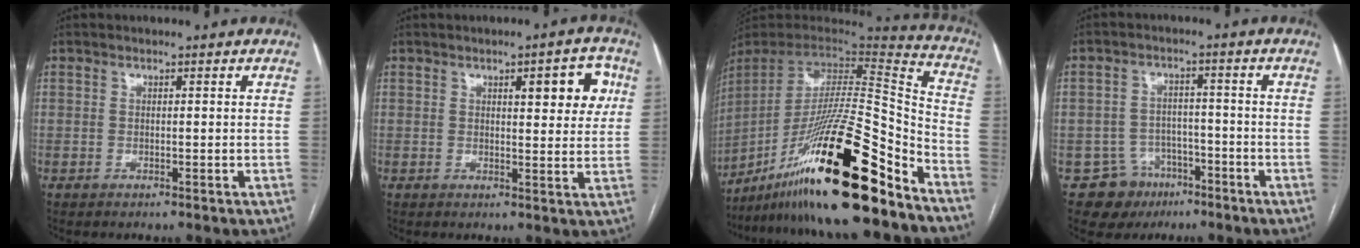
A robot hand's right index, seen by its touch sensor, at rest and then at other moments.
{"total": 6.5, "force": [2.4, 2.0, 5.7], "torque": [-0.064, 0.009, 0.028]}
{"total": 28.8, "force": [-18.9, 2.5, 21.6], "torque": [-0.353, -0.016, -0.327]}
{"total": 7.0, "force": [-4.0, 5.8, 0.2], "torque": [0.005, 0.014, -0.056]}